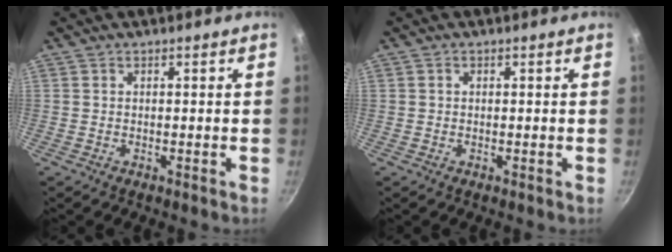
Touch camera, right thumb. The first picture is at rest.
{"total": 0.9, "force": [0.2, 0.7, 0.4], "torque": [-0.006, 0.005, 0.003]}